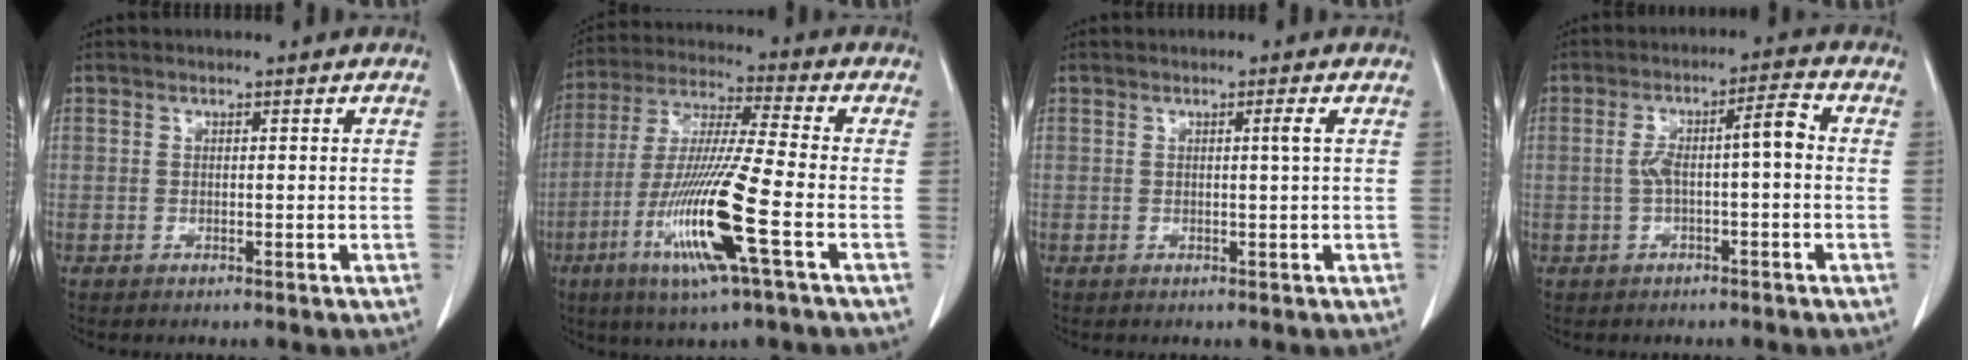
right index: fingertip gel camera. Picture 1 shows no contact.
{"total": 15.8, "force": [-5.8, -0.4, 14.7], "torque": [-0.304, -0.023, -0.114]}
{"total": 1.1, "force": [0.2, -0.5, 0.9], "torque": [-0.015, -0.001, 0.004]}
{"total": 5.7, "force": [-0.5, 0.7, 5.6], "torque": [-0.101, 0.029, -0.006]}